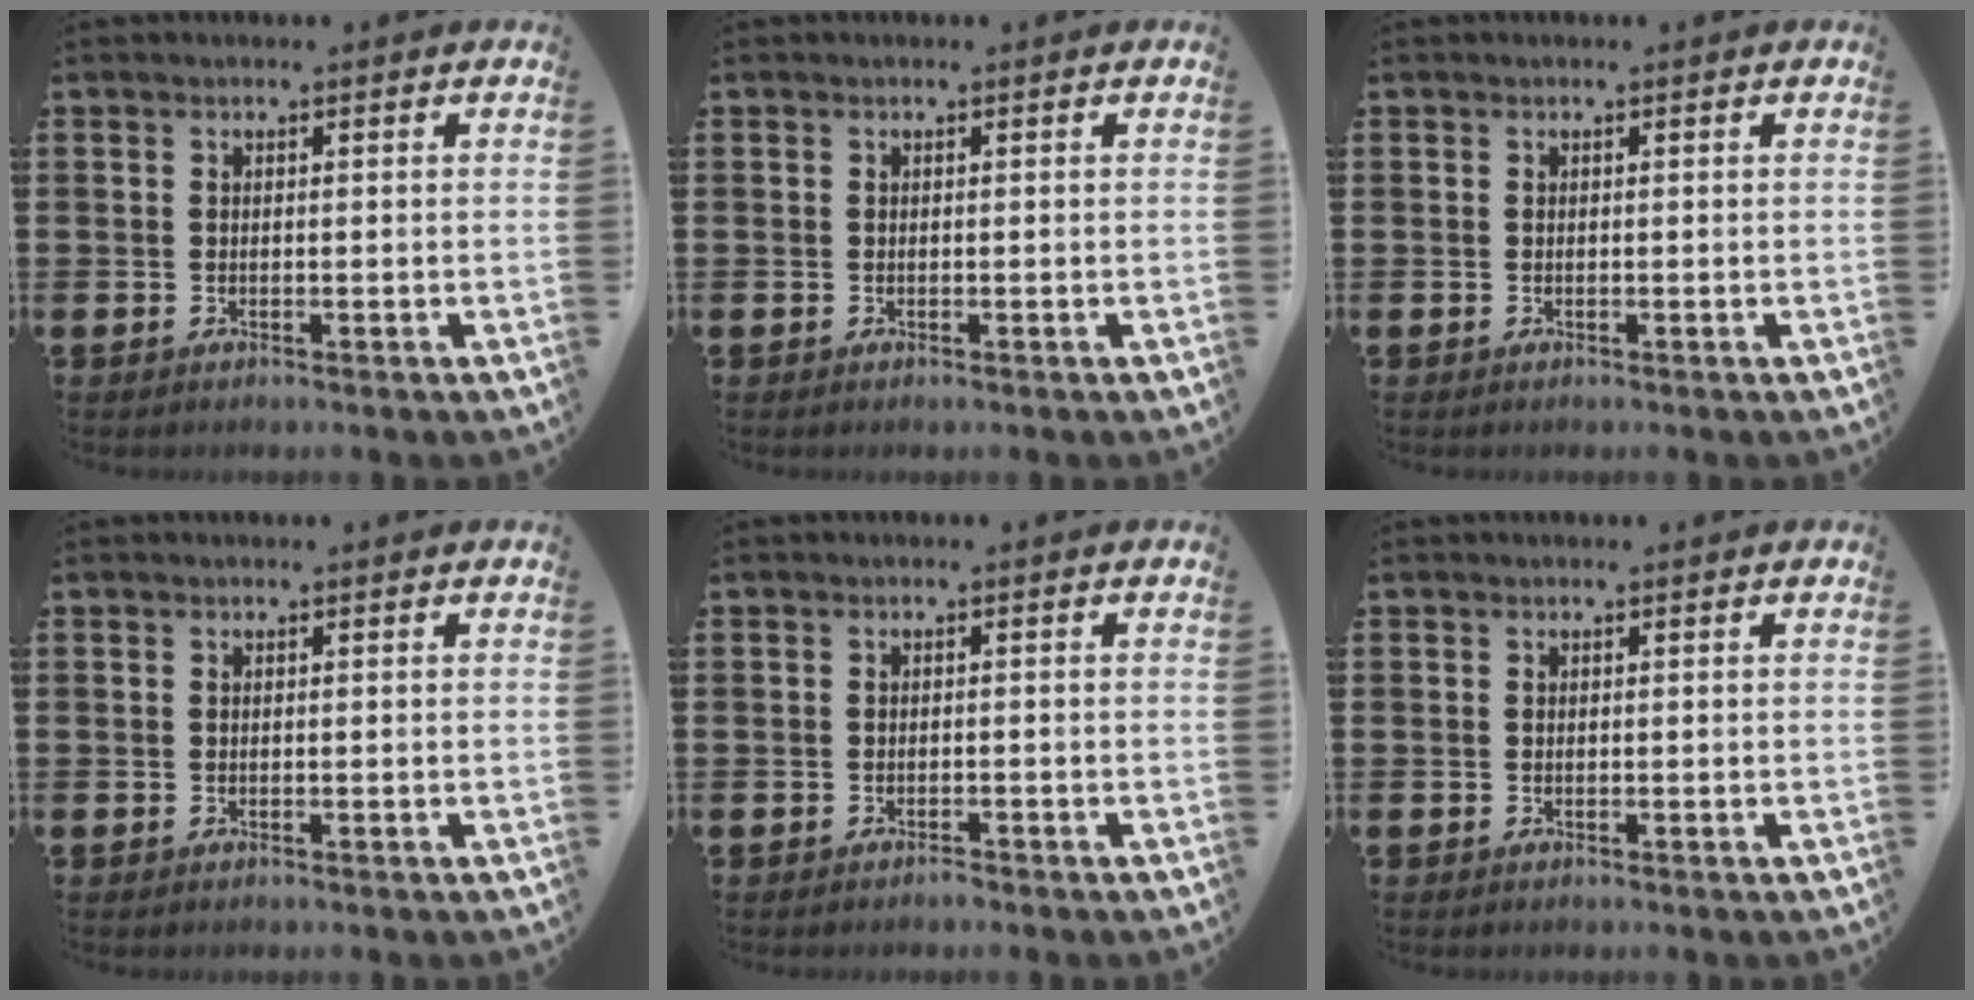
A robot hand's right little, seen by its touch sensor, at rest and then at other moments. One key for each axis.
{"total": 0.0}
{"total": 0.0}
{"total": 0.0}
{"total": 0.7, "fx": -0.7, "fy": 0.1, "fz": 0.1, "tx": 0.003, "ty": -0.006, "tz": -0.016}
{"total": 0.0}